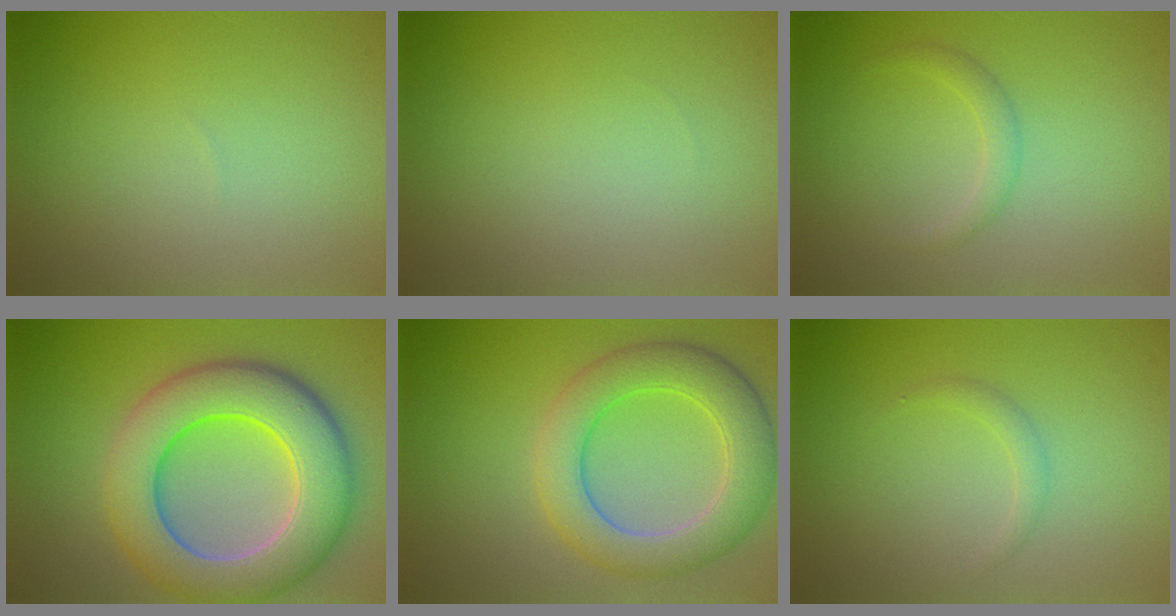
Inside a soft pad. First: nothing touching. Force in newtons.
{"total": 0.0}
{"total": 0.9, "press": 0.9, "slide": 0.0}
{"total": 10.8, "press": 10.8, "slide": 0.4}
{"total": 6.5, "press": 6.5, "slide": 0.2}
{"total": 1.0, "press": 1.0, "slide": 0.1}